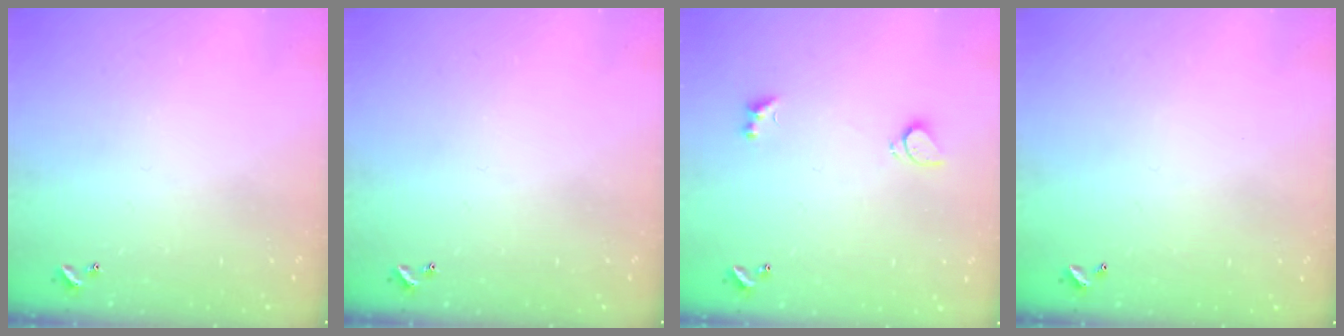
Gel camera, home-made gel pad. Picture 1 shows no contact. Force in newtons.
{"total": 0.0}
{"total": 2.3, "press": 2.3, "slide": 0.6}
{"total": 2.7, "press": 2.7, "slide": 0.1}